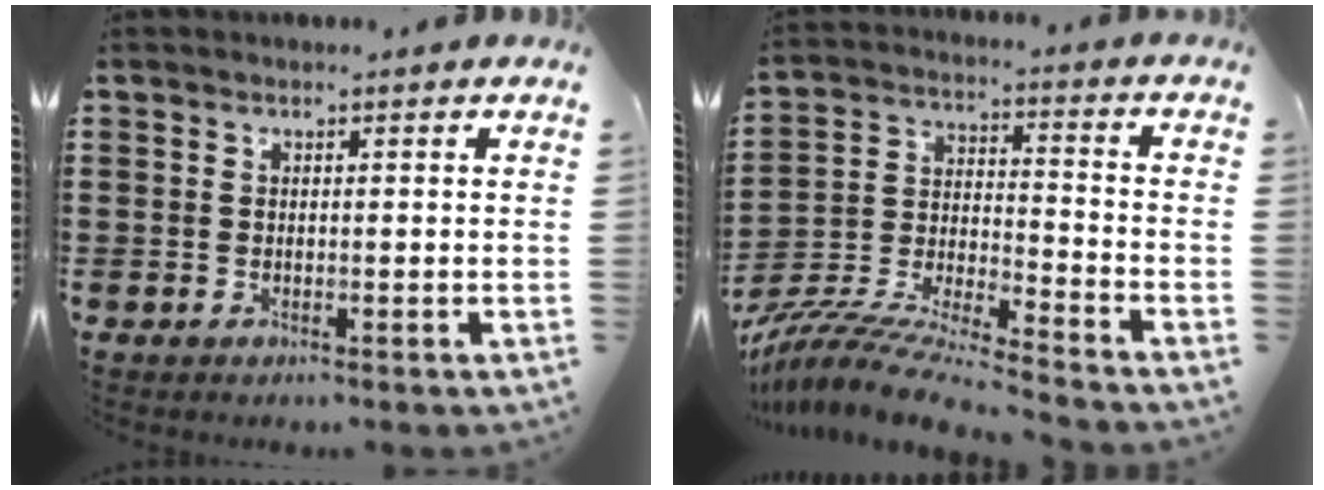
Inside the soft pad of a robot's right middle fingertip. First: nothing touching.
{"total": 9.6, "force": [-9.3, 0.0, 2.6], "torque": [-0.053, 0.004, -0.188]}